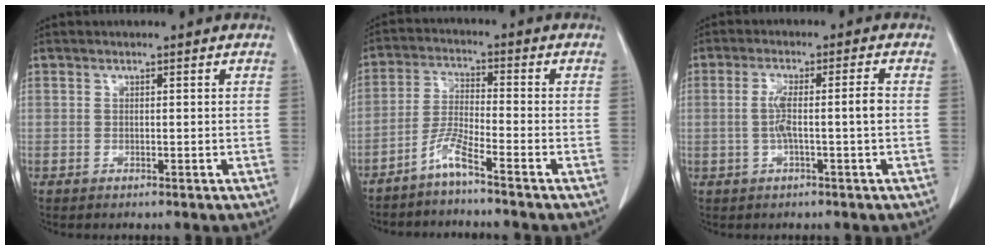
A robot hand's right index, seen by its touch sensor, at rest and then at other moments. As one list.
[{"total": 4.7, "force": [-3.8, -0.6, 2.7], "torque": [-0.062, -0.012, -0.084]}, {"total": 5.1, "force": [-0.5, -0.1, 5.1], "torque": [-0.099, 0.011, -0.008]}]